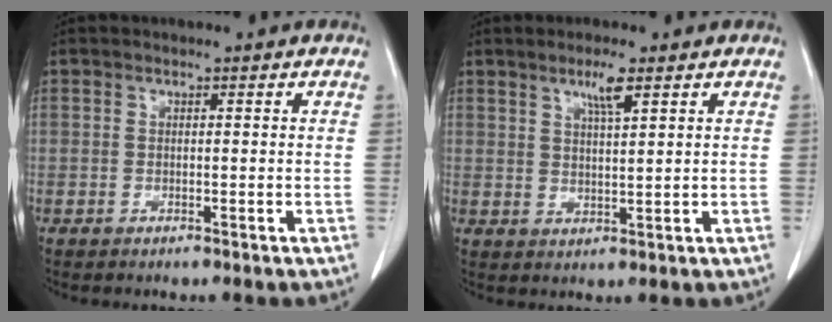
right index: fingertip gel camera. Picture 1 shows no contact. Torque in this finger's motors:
{"motor_torque": [0.48, 0.31, 0.05, 0.02]}